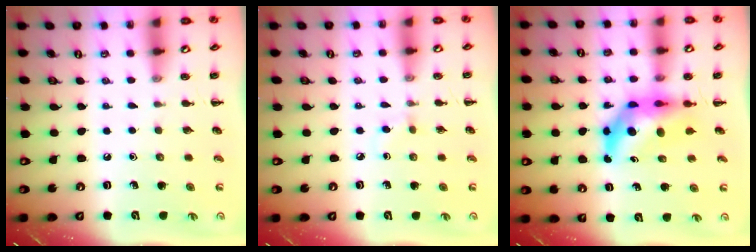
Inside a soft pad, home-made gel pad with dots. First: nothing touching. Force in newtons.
{"total": 2.1, "press": 1.8, "slide": 1.0}
{"total": 7.7, "press": 7.1, "slide": 2.9}